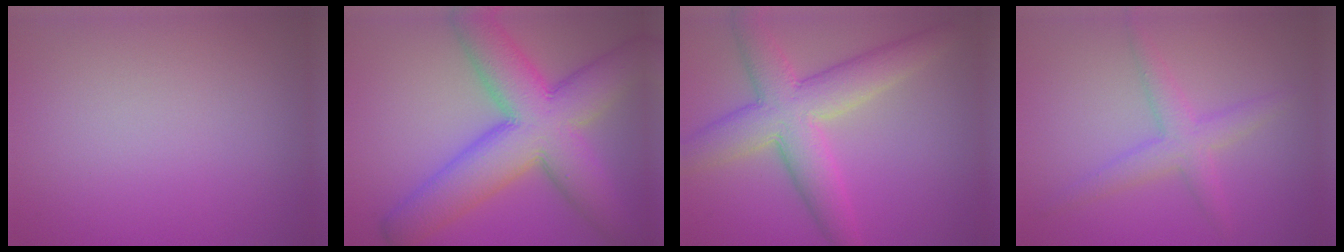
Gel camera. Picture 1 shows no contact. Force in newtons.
{"total": 11.7, "press": 11.6, "slide": 0.3}
{"total": 7.5, "press": 7.5, "slide": 0.6}
{"total": 3.0, "press": 3.0, "slide": 0.2}